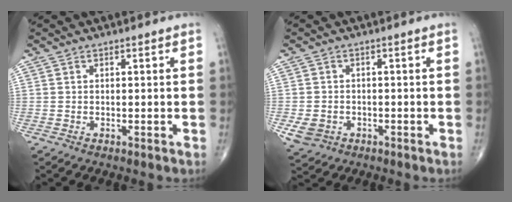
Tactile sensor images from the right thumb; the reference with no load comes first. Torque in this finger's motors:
{"motor_torque": [1.37, 1.28, 0.10, -0.33, 0.00]}